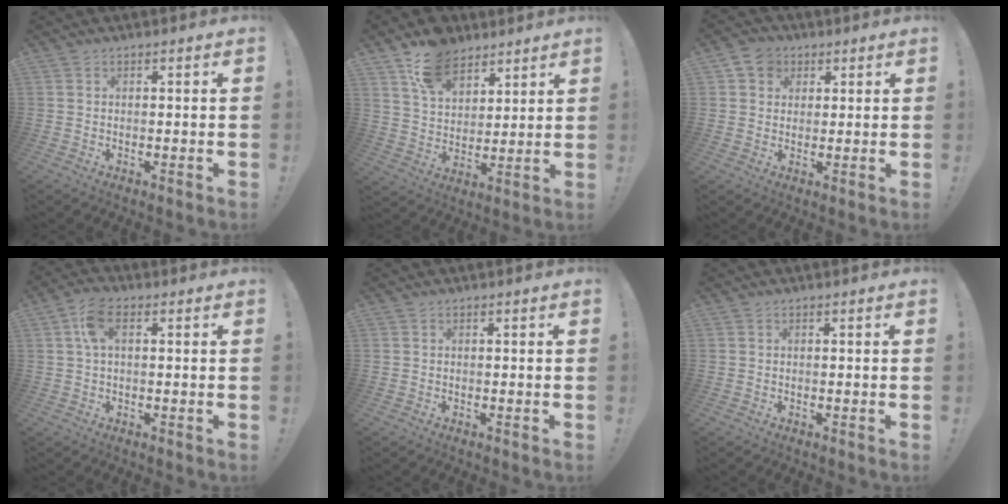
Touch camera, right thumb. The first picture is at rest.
{"total": 12.4, "force": [8.7, 7.6, 4.6], "torque": [-0.070, -0.053, 0.167]}
{"total": 5.9, "force": [2.8, 4.9, 1.7], "torque": [-0.022, -0.006, 0.052]}
{"total": 6.6, "force": [1.8, 3.2, 5.5], "torque": [-0.096, 0.003, 0.032]}
{"total": 0.0}
{"total": 0.0}